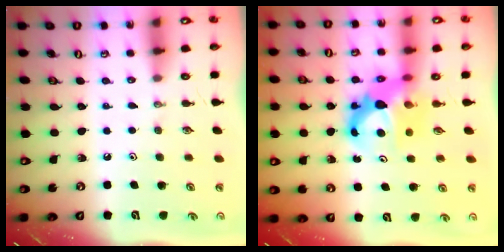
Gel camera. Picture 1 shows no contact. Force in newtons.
{"total": 9.6, "press": 9.6, "slide": 1.1}